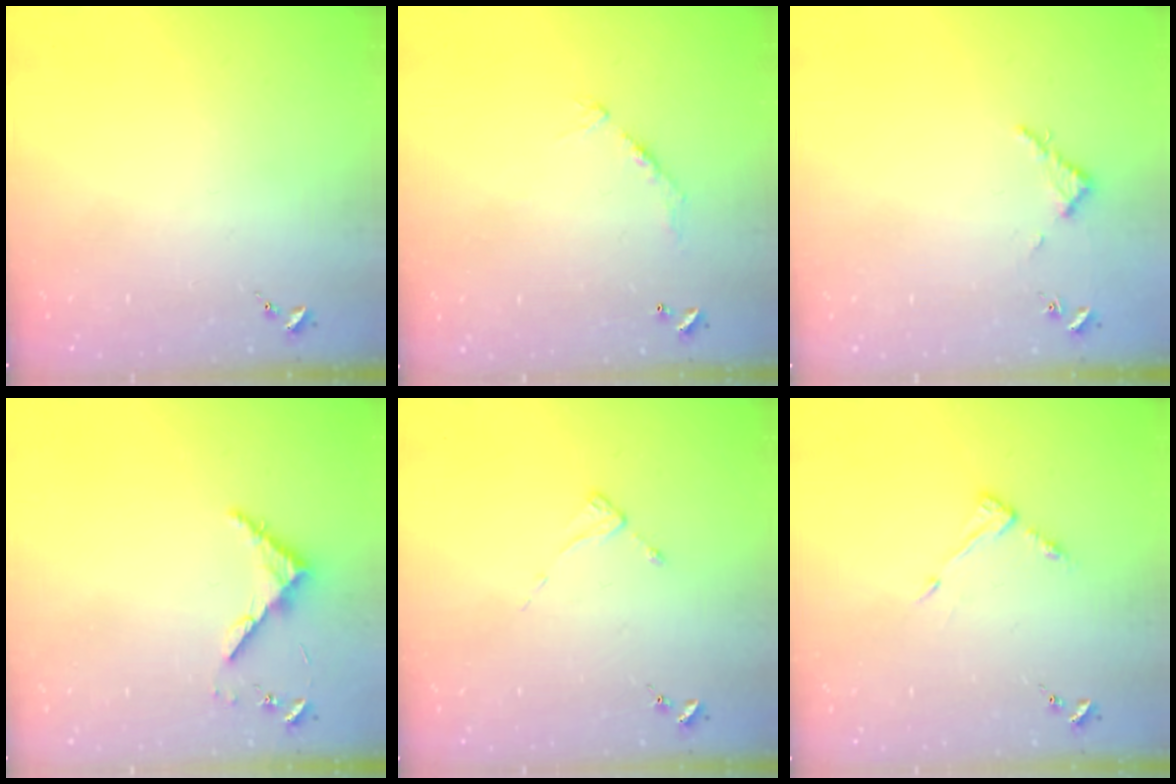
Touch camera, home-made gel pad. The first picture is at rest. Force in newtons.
{"total": 9.1, "press": 9.1, "slide": 0.8}
{"total": 2.8, "press": 2.8, "slide": 0.3}
{"total": 4.6, "press": 4.6, "slide": 0.4}
{"total": 2.4, "press": 2.4, "slide": 0.3}
{"total": 5.6, "press": 5.6, "slide": 0.3}